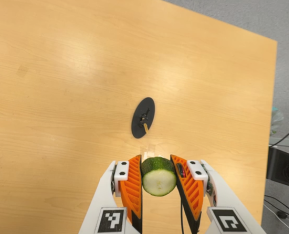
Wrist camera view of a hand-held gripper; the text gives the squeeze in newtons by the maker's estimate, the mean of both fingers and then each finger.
{"total": 10.5, "left": 9.5, "right": 11.5}